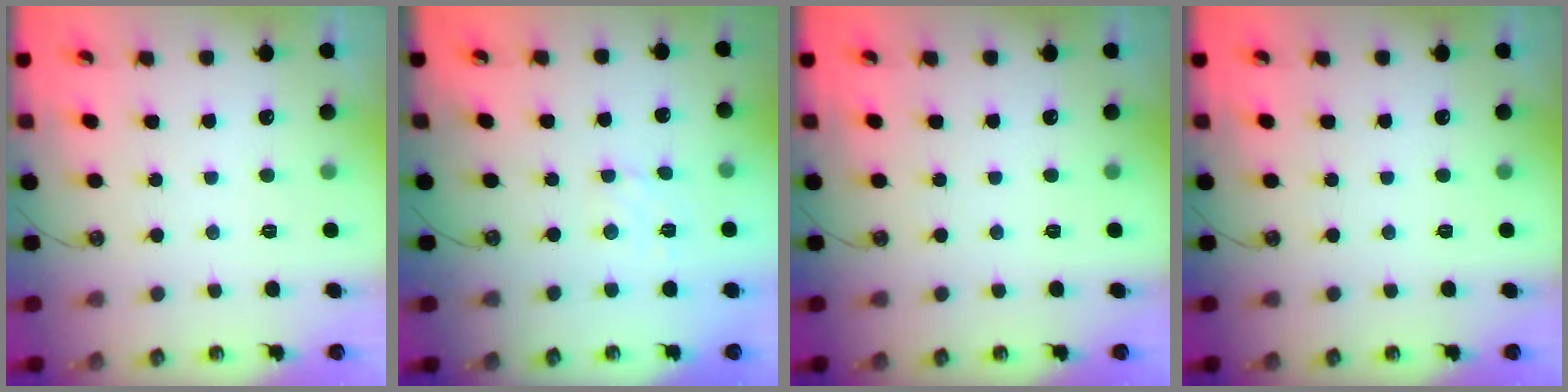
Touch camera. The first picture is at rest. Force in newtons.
{"total": 1.8, "press": 1.7, "slide": 0.7}
{"total": 0.0}
{"total": 0.0}